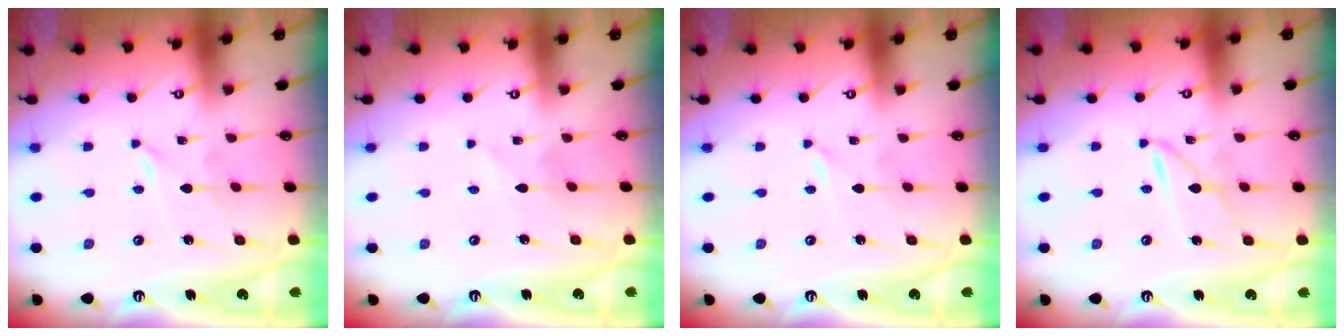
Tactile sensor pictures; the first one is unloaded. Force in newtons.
{"total": 2.4, "press": 2.3, "slide": 0.3}
{"total": 0.0}
{"total": 3.0, "press": 3.0, "slide": 0.3}